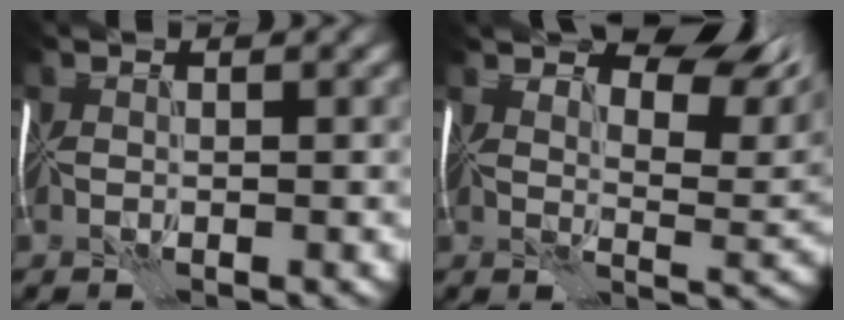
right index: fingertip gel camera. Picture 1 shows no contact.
{"total": 9.5, "force": [6.2, 3.8, 6.1], "torque": [-0.087, 0.005, 0.090]}